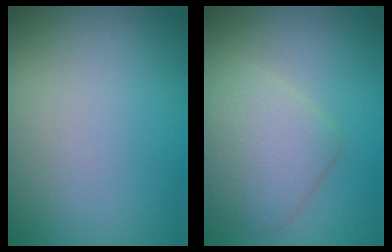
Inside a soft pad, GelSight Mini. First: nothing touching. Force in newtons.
{"total": 4.3, "press": 4.3, "slide": 0.2}